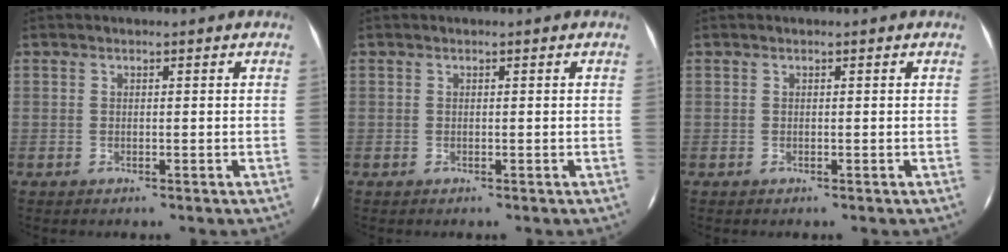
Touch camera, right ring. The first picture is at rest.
{"total": 0.0}
{"total": 0.0}